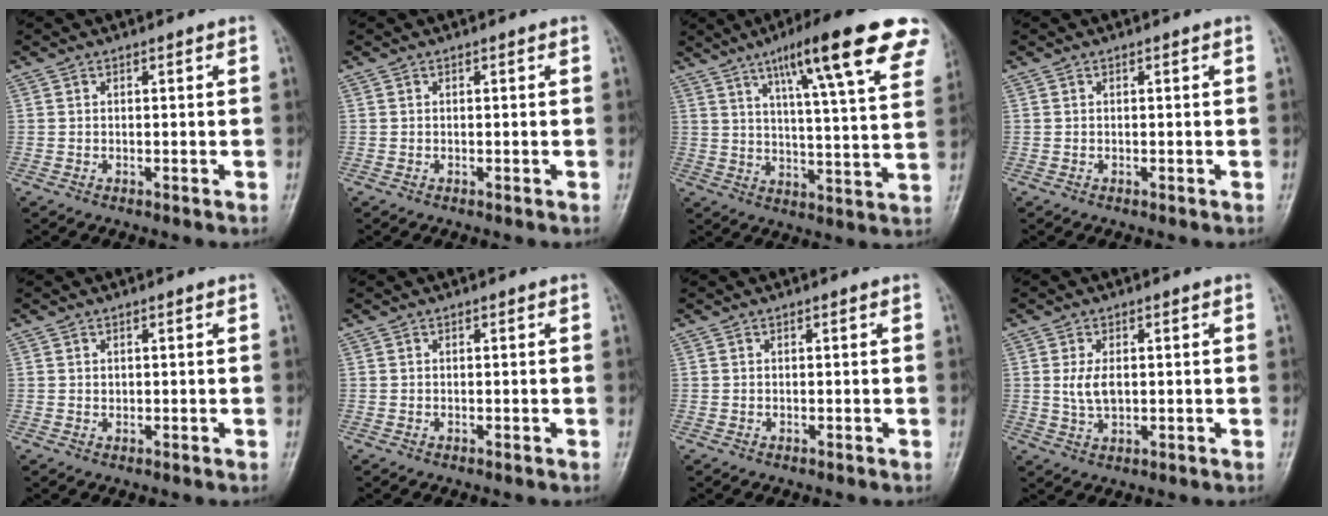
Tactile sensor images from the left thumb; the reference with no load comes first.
{"total": 0.0}
{"total": 21.9, "force": [12.6, 3.8, 17.5], "torque": [-0.233, -0.026, 0.173]}
{"total": 0.0}
{"total": 0.7, "force": [0.3, 0.4, 0.4], "torque": [-0.003, -0.001, 0.005]}
{"total": 0.0}
{"total": 0.0}
{"total": 4.2, "force": [0.5, 2.3, 3.5], "torque": [-0.072, -0.007, 0.014]}